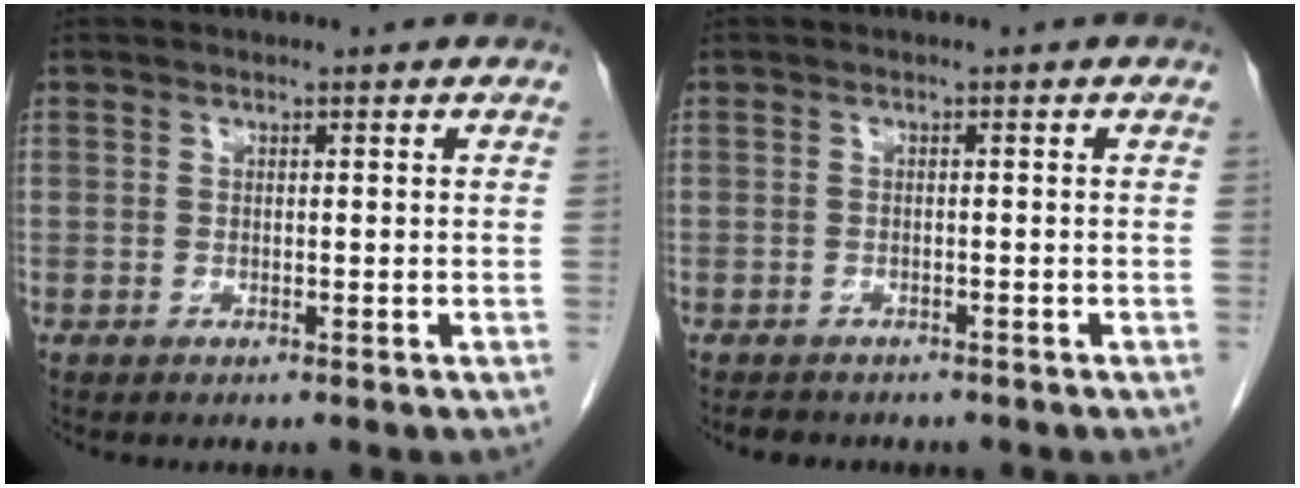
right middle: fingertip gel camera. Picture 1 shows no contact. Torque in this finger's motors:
{"motor_torque": [0.03, -0.02, -0.01, -0.01]}